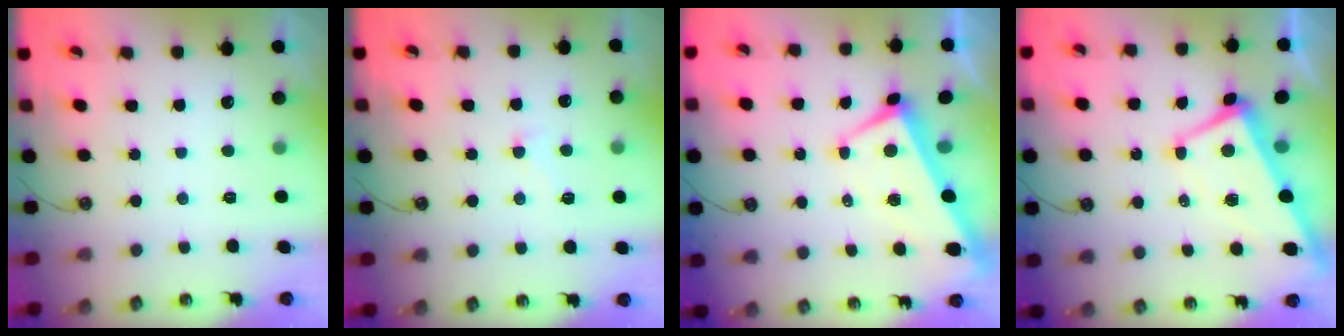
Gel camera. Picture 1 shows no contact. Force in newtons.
{"total": 0.7, "press": 0.6, "slide": 0.4}
{"total": 1.7, "press": 1.5, "slide": 0.8}
{"total": 1.3, "press": 0.9, "slide": 0.9}